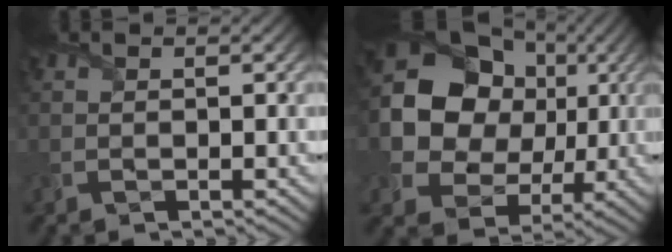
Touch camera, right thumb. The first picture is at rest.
{"total": 15.5, "force": [2.8, 12.9, 8.1], "torque": [-0.205, 0.019, 0.052]}